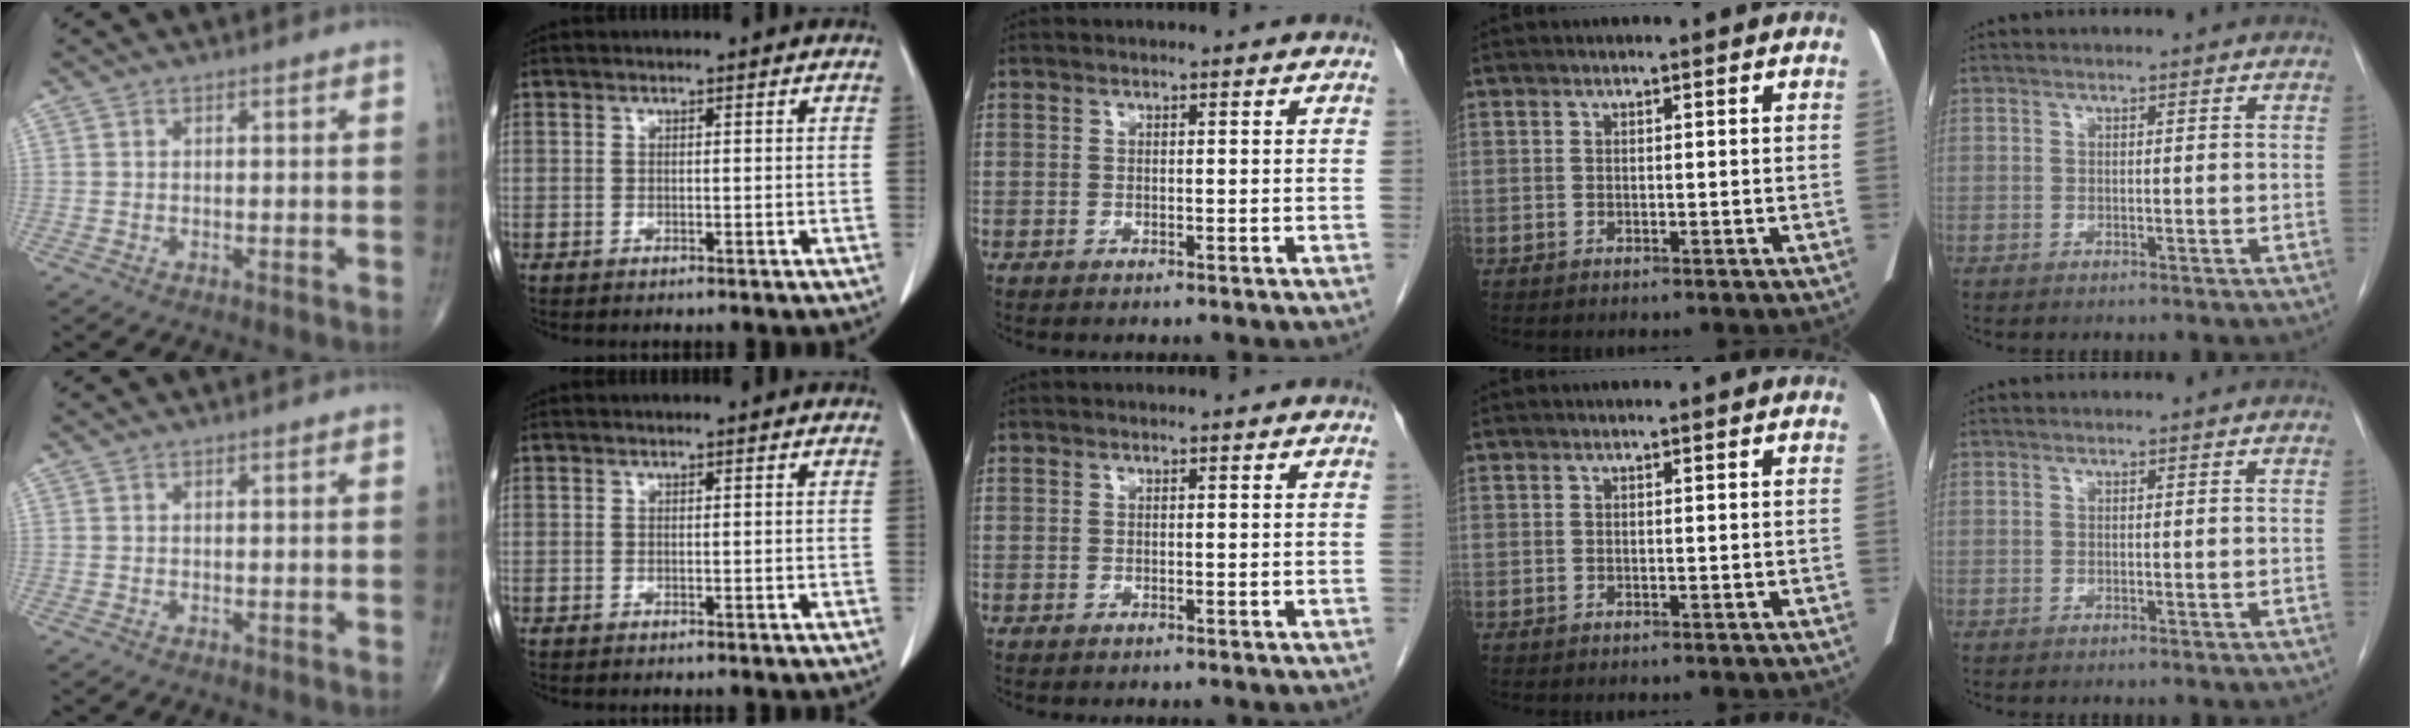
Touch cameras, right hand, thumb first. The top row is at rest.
{}